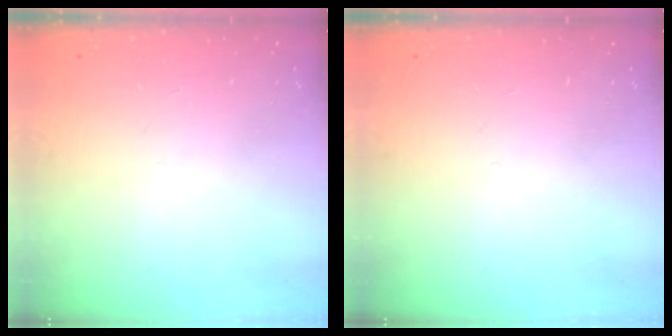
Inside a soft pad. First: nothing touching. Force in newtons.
{"total": 0.0}